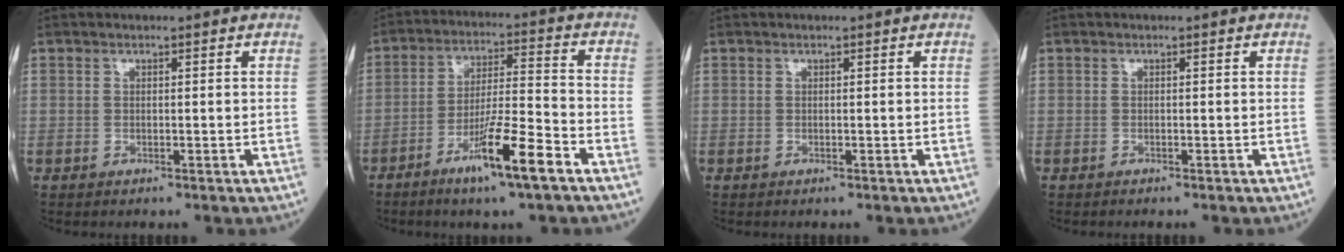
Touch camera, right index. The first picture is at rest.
{"total": 10.5, "force": [-6.0, 0.0, 8.5], "torque": [-0.151, -0.011, -0.108]}
{"total": 0.0}
{"total": 0.0}